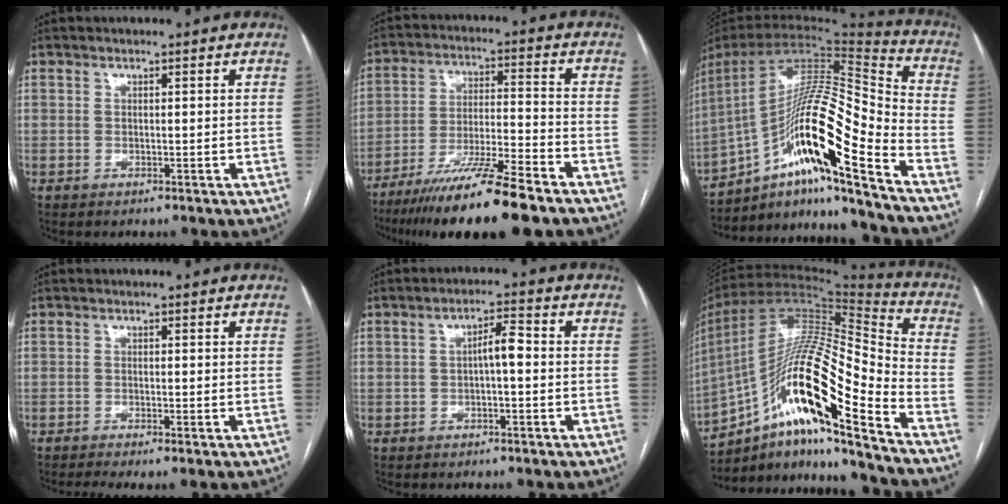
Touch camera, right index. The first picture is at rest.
{"total": 15.9, "force": [-11.8, 0.3, 10.6], "torque": [-0.181, -0.035, -0.203]}
{"total": 22.1, "force": [-11.5, 0.9, 18.9], "torque": [-0.327, 0.012, -0.201]}
{"total": 2.3, "force": [-1.3, 0.4, 1.9], "torque": [-0.037, -0.007, -0.025]}
{"total": 3.8, "force": [-0.1, 0.9, 3.6], "torque": [-0.061, 0.015, -0.003]}
{"total": 23.3, "force": [-12.6, 2.9, 19.4], "torque": [-0.353, 0.005, -0.223]}